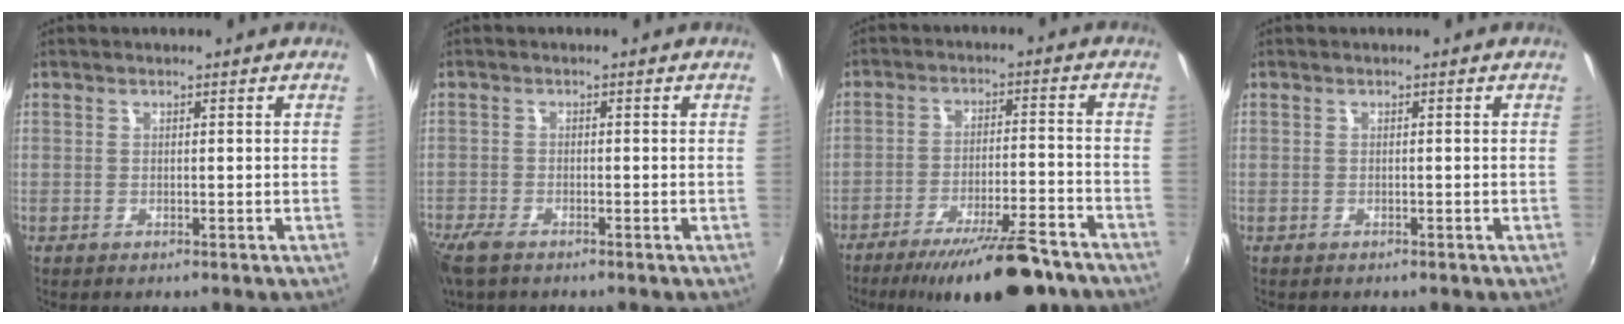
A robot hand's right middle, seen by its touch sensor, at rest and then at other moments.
{"total": 4.9, "force": [-3.7, 2.0, 2.6], "torque": [-0.072, -0.018, -0.076]}
{"total": 16.5, "force": [-13.1, 3.3, 9.4], "torque": [-0.163, -0.017, -0.192]}
{"total": 0.6, "force": [-0.5, 0.3, 0.1], "torque": [-0.004, -0.003, -0.009]}